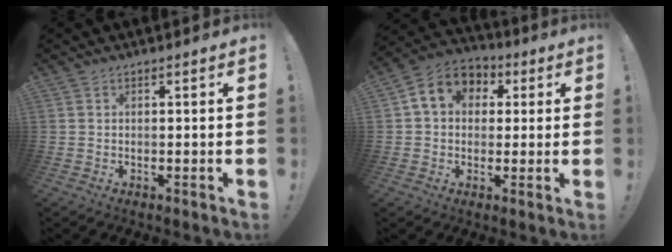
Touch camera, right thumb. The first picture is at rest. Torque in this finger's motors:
{"motor_torque": [1.08, 2.06, 0.80, -0.36, 0.01]}